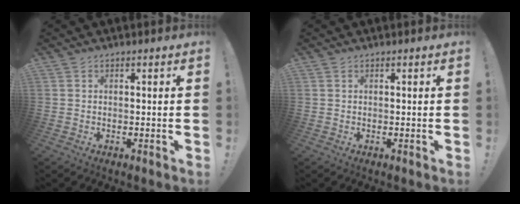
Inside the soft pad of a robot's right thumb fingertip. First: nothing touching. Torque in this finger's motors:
{"motor_torque": [0.31, -0.22, -0.43, 0.12, -0.01]}